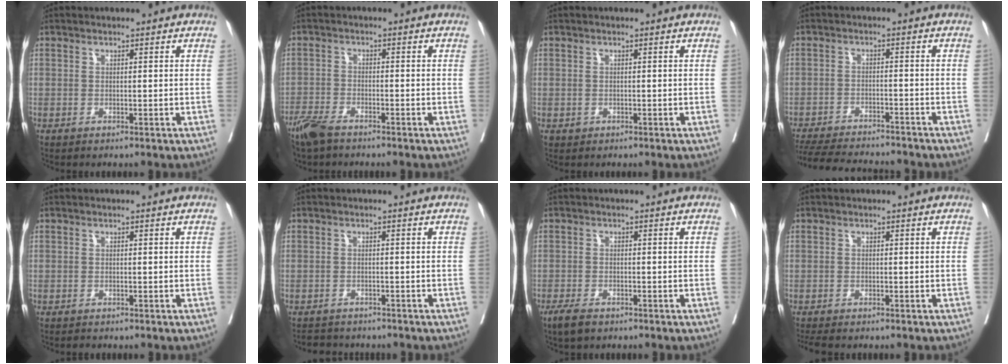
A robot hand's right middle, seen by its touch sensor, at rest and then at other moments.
{"total": 4.8, "force": [-4.0, 1.3, 2.4], "torque": [-0.052, -0.009, -0.076]}
{"total": 0.6, "force": [-0.2, 0.5, 0.1], "torque": [-0.003, 0.002, 0.000]}
{"total": 15.6, "force": [-14.2, 2.5, 5.9], "torque": [-0.121, -0.021, -0.201]}
{"total": 0.6, "force": [-0.5, 0.2, 0.1], "torque": [-0.006, -0.002, -0.009]}
{"total": 4.4, "force": [-4.1, 1.4, 0.6], "torque": [-0.007, -0.005, -0.058]}
{"total": 3.4, "force": [-2.5, 1.3, 1.9], "torque": [-0.039, -0.005, -0.041]}
{"total": 3.2, "force": [-2.8, 0.6, 1.4], "torque": [-0.022, -0.010, -0.044]}